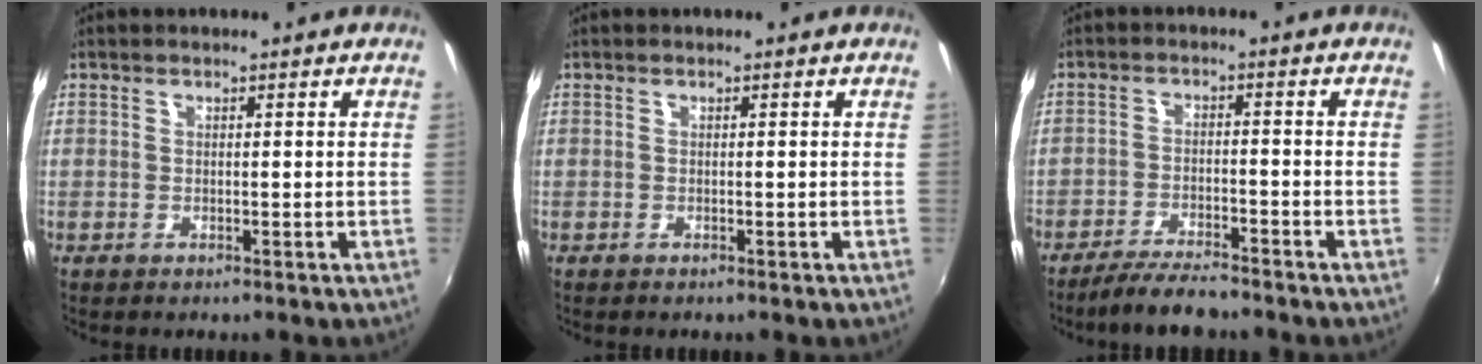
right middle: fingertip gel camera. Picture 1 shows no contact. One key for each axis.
{"total": 0.0}
{"total": 7.7, "fx": -6.8, "fy": 1.1, "fz": 3.4, "tx": -0.083, "ty": -0.011, "tz": -0.116}